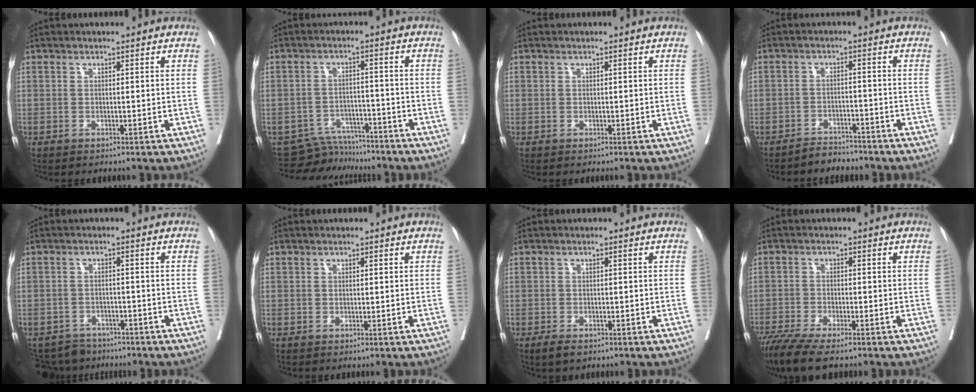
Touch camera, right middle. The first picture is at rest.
{"total": 6.7, "force": [-6.4, 1.4, -1.0], "torque": [0.012, 0.012, -0.104]}
{"total": 0.0}
{"total": 3.1, "force": [-2.9, 1.1, -0.3], "torque": [0.002, -0.001, -0.046]}
{"total": 6.8, "force": [-6.3, 2.6, 0.1], "torque": [0.002, 0.001, -0.096]}
{"total": 0.0}
{"total": 2.5, "force": [-1.8, 0.9, 1.4], "torque": [-0.030, -0.004, -0.025]}
{"total": 8.5, "force": [-6.9, 1.1, 4.9], "torque": [-0.081, -0.020, -0.117]}